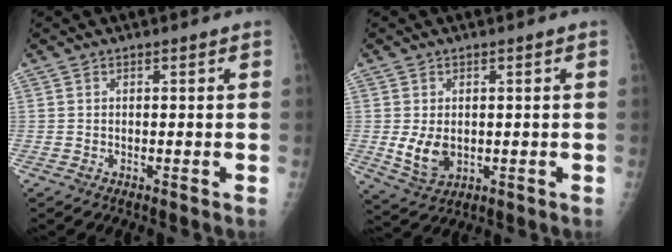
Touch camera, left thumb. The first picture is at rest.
{"total": 5.9, "force": [-0.1, 4.2, 4.2], "torque": [-0.065, -0.013, 0.013]}